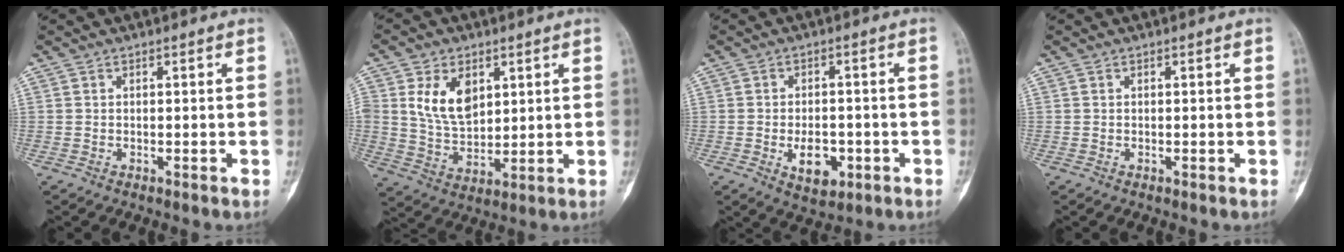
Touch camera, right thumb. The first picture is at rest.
{"total": 10.2, "force": [3.6, 6.6, 6.9], "torque": [-0.104, -0.018, 0.078]}
{"total": 6.7, "force": [-2.1, 4.0, 4.9], "torque": [-0.060, 0.005, -0.025]}
{"total": 0.0}